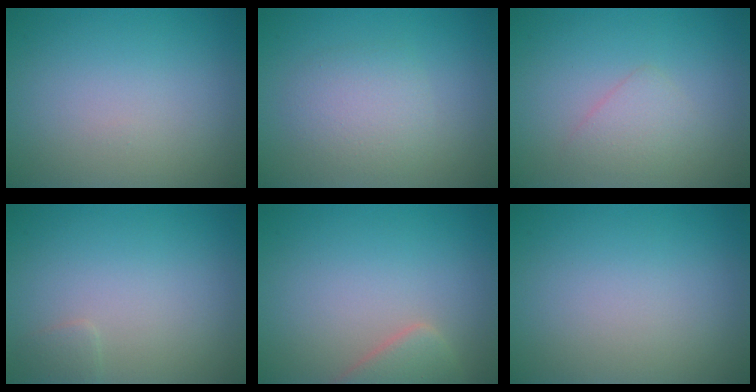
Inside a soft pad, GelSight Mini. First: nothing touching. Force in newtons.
{"total": 2.8, "press": 2.8, "slide": 0.2}
{"total": 1.7, "press": 1.7, "slide": 0.0}
{"total": 0.8, "press": 0.8, "slide": 0.1}
{"total": 2.8, "press": 2.8, "slide": 0.2}
{"total": 0.0}